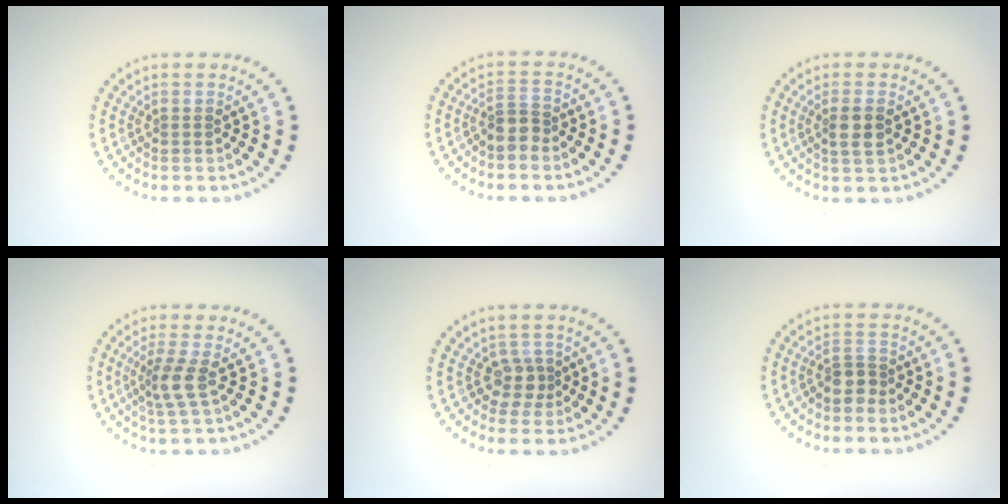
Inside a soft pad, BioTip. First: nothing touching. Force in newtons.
{"total": 2.1, "press": 1.7, "slide": 1.3}
{"total": 2.0, "press": 1.9, "slide": 0.7}
{"total": 2.4, "press": 1.8, "slide": 1.6}
{"total": 2.0, "press": 1.6, "slide": 1.3}
{"total": 2.1, "press": 1.7, "slide": 1.1}